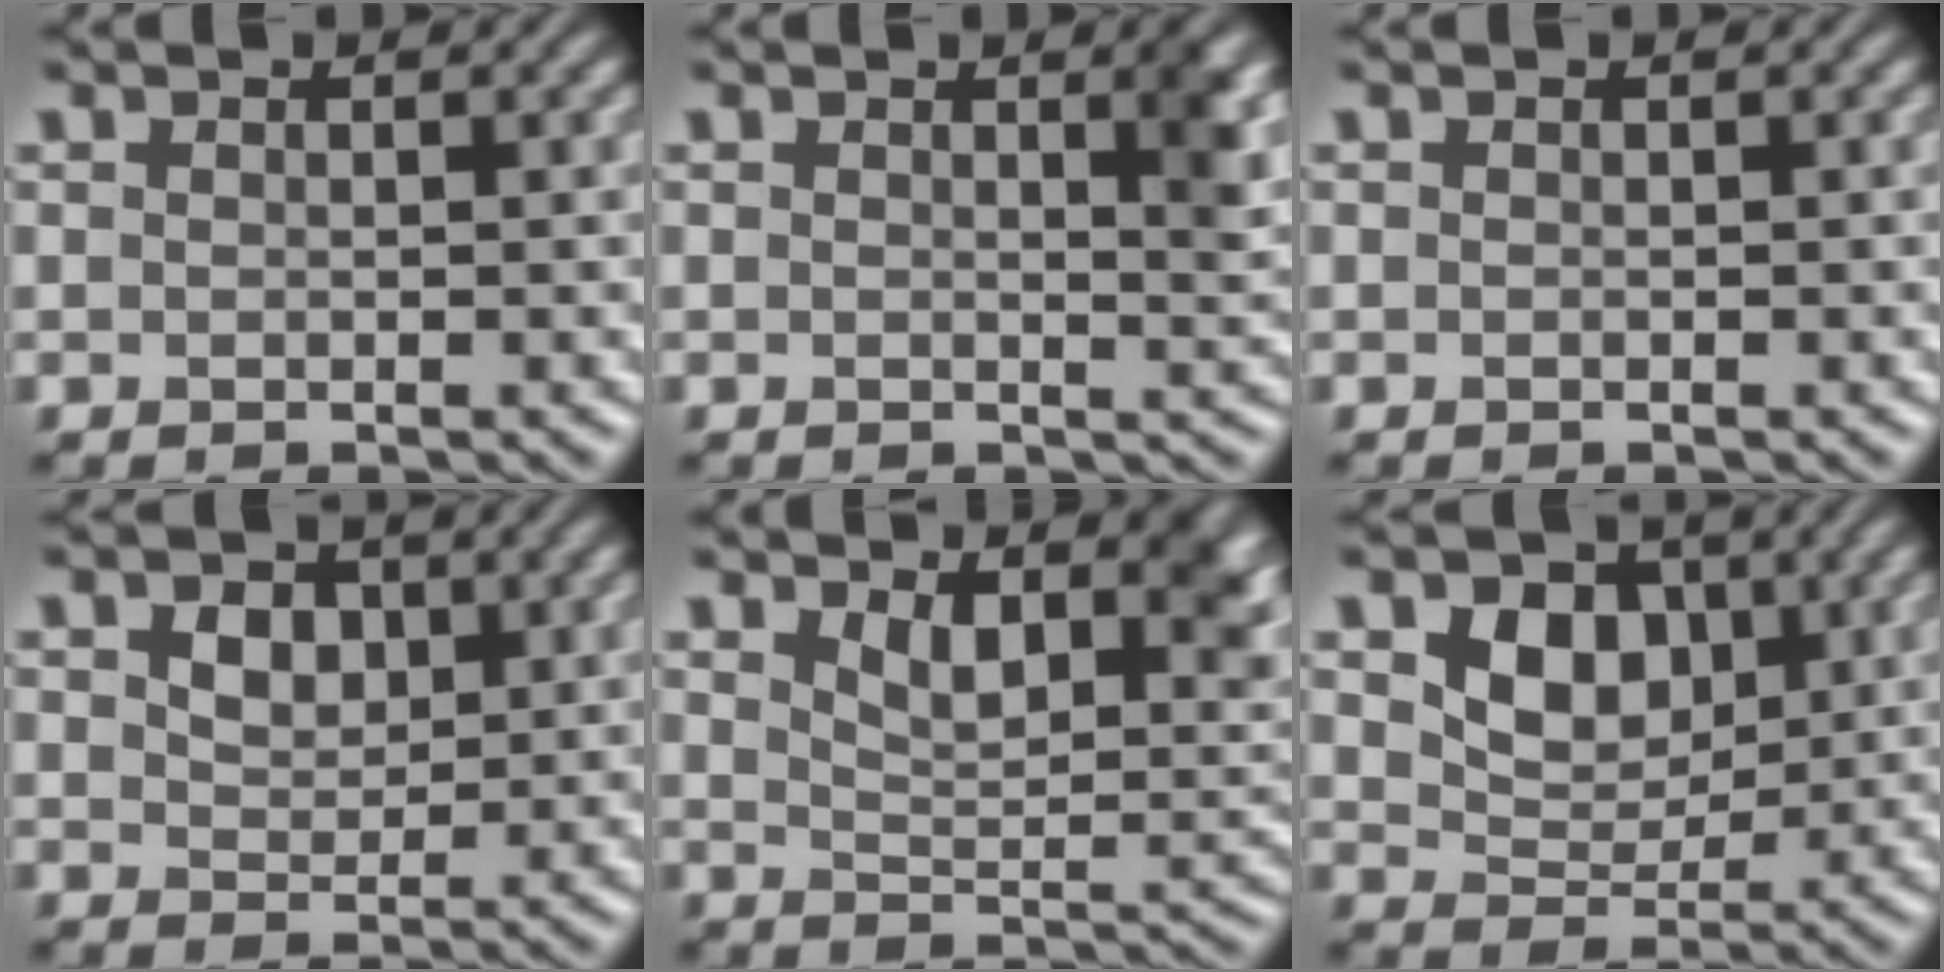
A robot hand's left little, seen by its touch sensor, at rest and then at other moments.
{"total": 3.0, "force": [1.2, 0.8, 2.6], "torque": [-0.022, 0.003, 0.014]}
{"total": 0.0}
{"total": 3.0, "force": [1.3, 2.1, 1.7], "torque": [-0.034, 0.003, 0.010]}
{"total": 6.0, "force": [3.3, 2.7, 4.2], "torque": [-0.066, -0.013, 0.049]}
{"total": 4.7, "force": [1.7, 3.5, 2.7], "torque": [-0.056, -0.012, 0.024]}